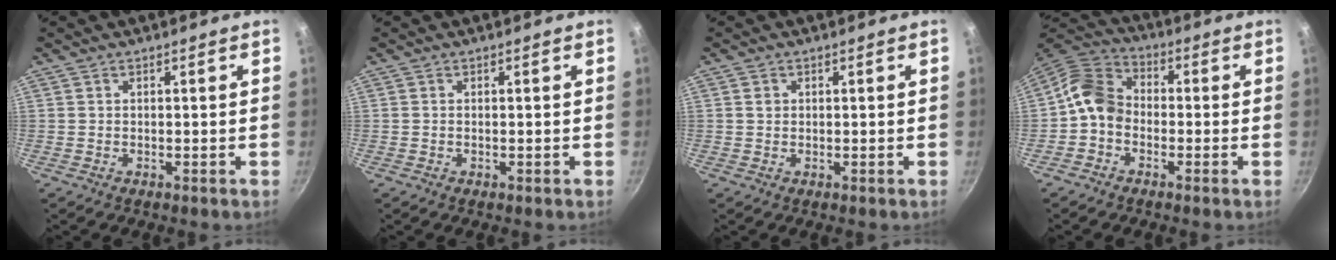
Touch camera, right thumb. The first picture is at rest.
{"total": 0.0}
{"total": 1.2, "force": [0.3, 1.0, 0.5], "torque": [-0.007, 0.002, 0.004]}
{"total": 8.1, "force": [-1.8, 6.3, 4.7], "torque": [-0.073, 0.034, -0.059]}